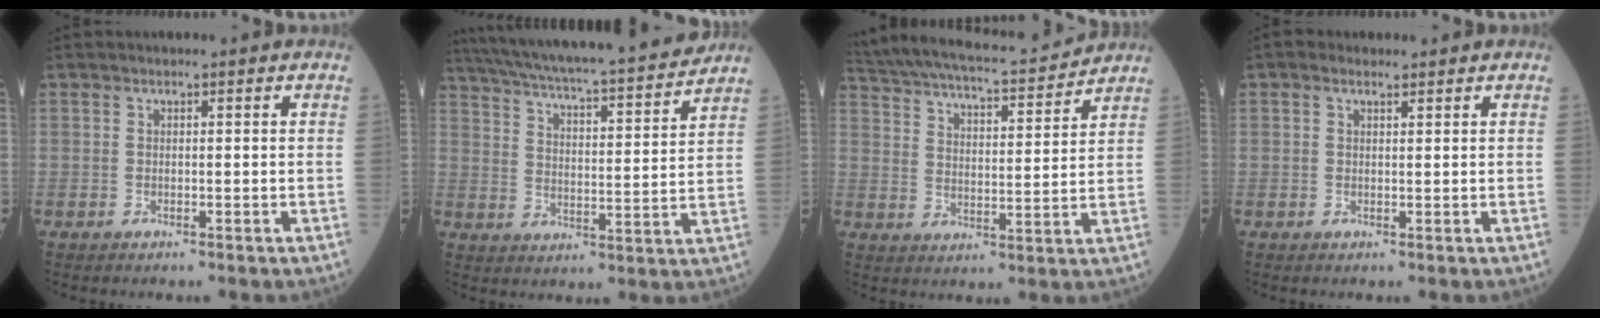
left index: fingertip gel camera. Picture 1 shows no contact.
{"total": 21.6, "force": [19.3, 1.3, 9.6], "torque": [-0.167, -0.005, 0.280]}
{"total": 17.2, "force": [15.4, 3.0, 7.1], "torque": [-0.138, 0.027, 0.240]}
{"total": 1.3, "force": [0.9, 0.7, 0.7], "torque": [-0.020, 0.009, 0.014]}